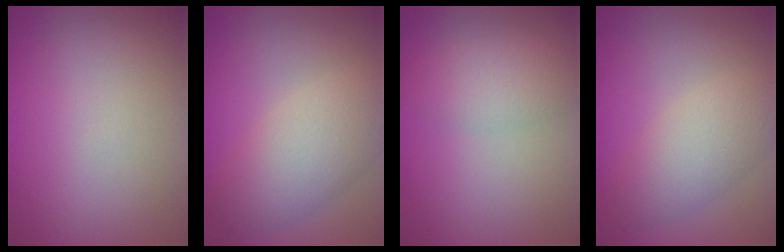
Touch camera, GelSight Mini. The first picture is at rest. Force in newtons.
{"total": 5.6, "press": 5.6, "slide": 0.3}
{"total": 2.8, "press": 2.8, "slide": 0.2}
{"total": 4.3, "press": 4.3, "slide": 0.3}